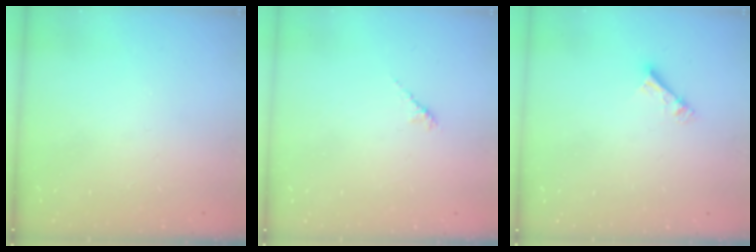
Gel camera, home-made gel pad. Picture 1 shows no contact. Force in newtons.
{"total": 2.6, "press": 2.4, "slide": 0.7}
{"total": 4.6, "press": 4.6, "slide": 0.4}